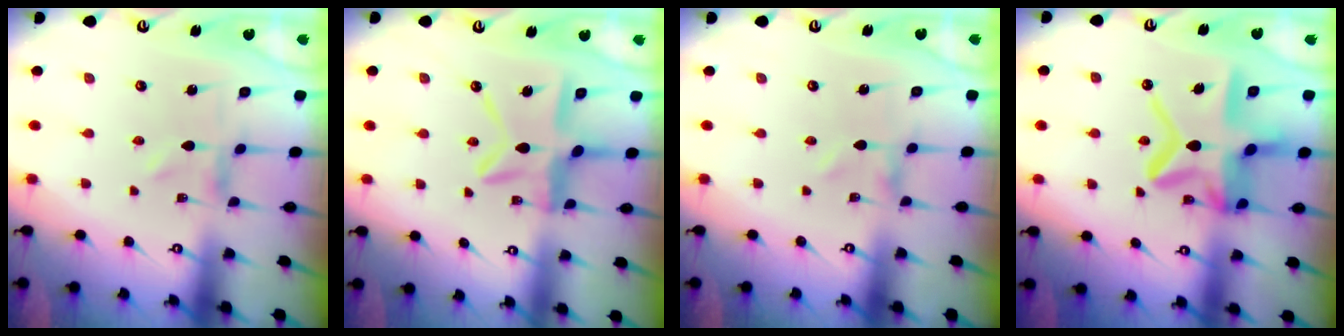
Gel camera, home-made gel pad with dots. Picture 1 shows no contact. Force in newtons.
{"total": 12.6, "press": 12.5, "slide": 1.1}
{"total": 0.0}
{"total": 17.7, "press": 17.6, "slide": 1.6}